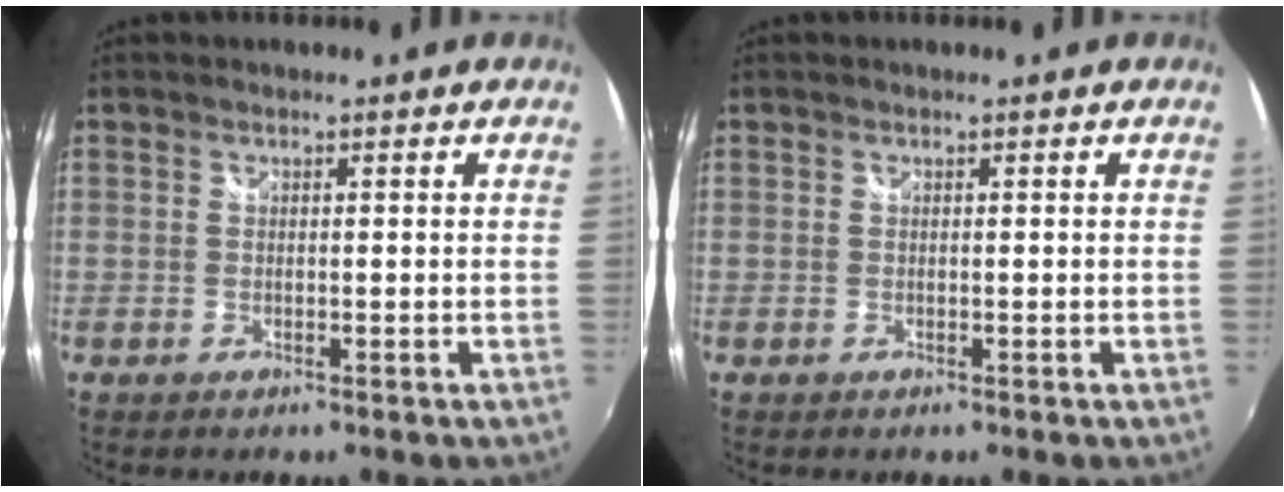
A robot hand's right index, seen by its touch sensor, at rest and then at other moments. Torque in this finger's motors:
{"motor_torque": [0.00, 0.00, 0.00, 0.00]}